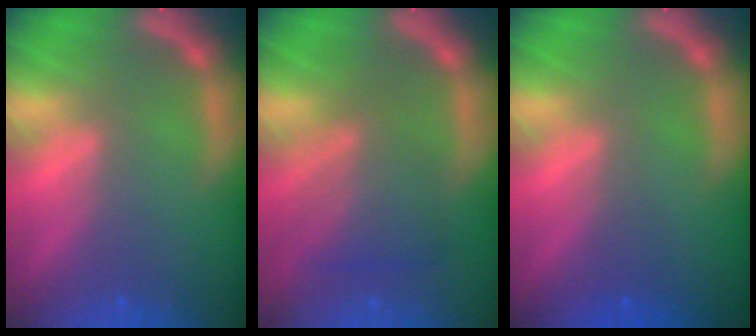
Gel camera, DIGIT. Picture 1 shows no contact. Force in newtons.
{"total": 5.1}
{"total": 1.0}